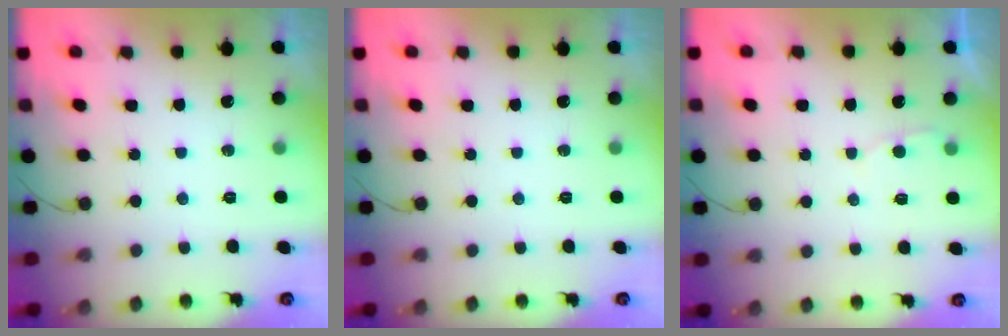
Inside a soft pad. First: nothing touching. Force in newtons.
{"total": 0.0}
{"total": 2.3, "press": 2.3, "slide": 0.3}